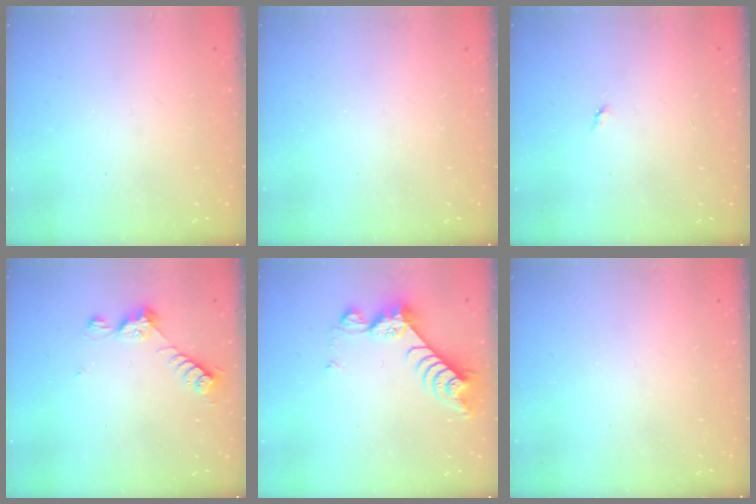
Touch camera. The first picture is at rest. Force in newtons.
{"total": 0.0}
{"total": 2.8, "press": 2.8, "slide": 0.4}
{"total": 6.5, "press": 6.5, "slide": 0.7}
{"total": 8.6, "press": 8.5, "slide": 0.7}
{"total": 0.0}